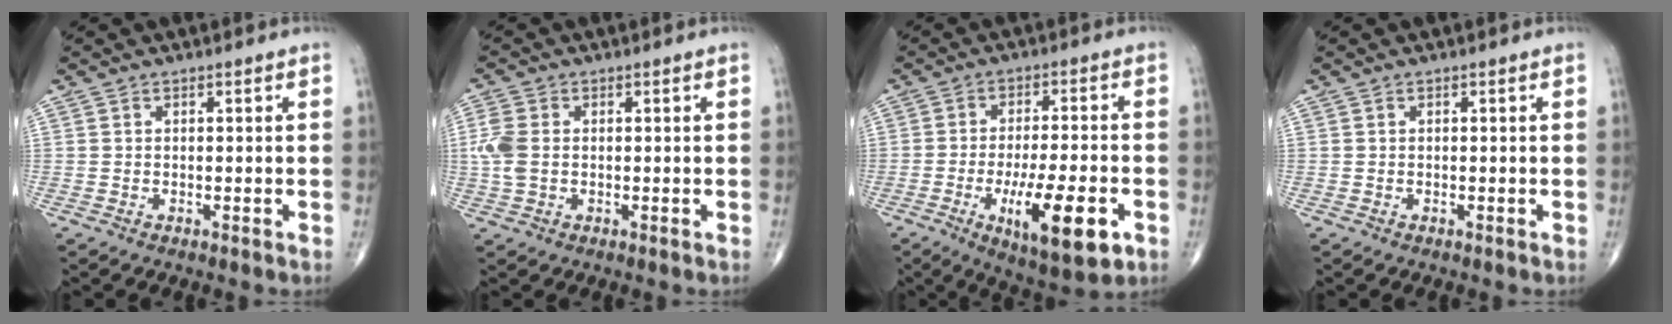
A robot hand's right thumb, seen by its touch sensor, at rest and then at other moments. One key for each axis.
{"total": 5.1, "fx": 0.0, "fy": 3.4, "fz": 3.8, "tx": -0.108, "ty": 0.006, "tz": -0.002}
{"total": 14.6, "fx": -5.2, "fy": 4.4, "fz": 12.9, "tx": -0.207, "ty": 0.005, "tz": -0.072}
{"total": 0.0}